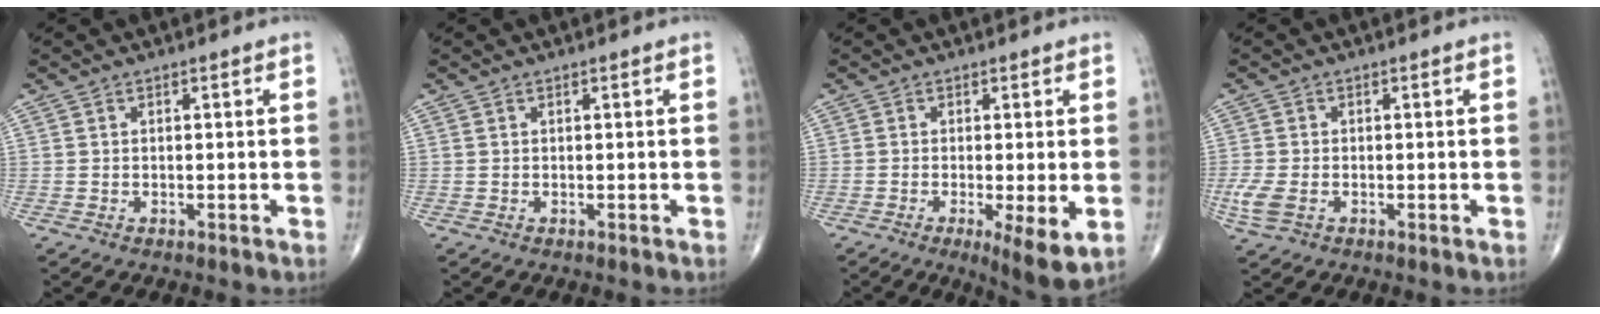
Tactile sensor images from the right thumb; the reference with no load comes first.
{"total": 0.0}
{"total": 7.0, "force": [-1.7, 1.6, 6.6], "torque": [-0.108, -0.022, -0.029]}
{"total": 4.0, "force": [-1.1, 2.5, 2.9], "torque": [-0.081, -0.003, -0.022]}